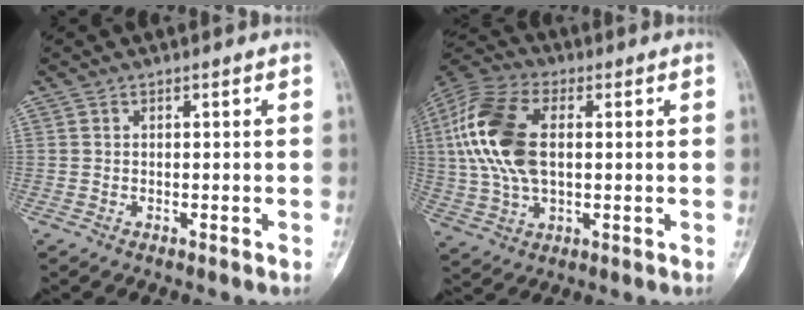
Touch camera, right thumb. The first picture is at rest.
{"total": 17.0, "force": [2.2, 9.6, 13.9], "torque": [-0.302, 0.013, 0.039]}